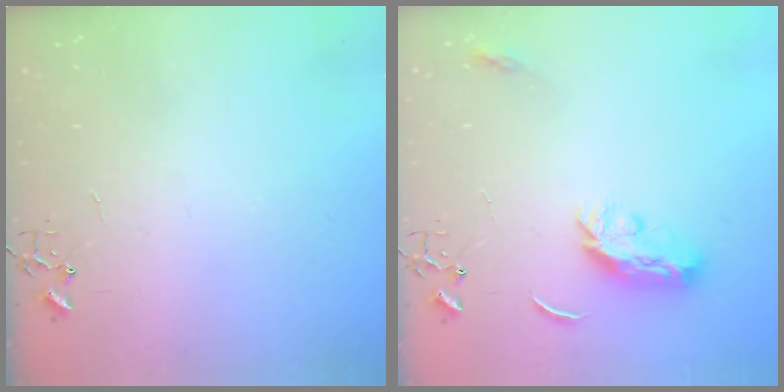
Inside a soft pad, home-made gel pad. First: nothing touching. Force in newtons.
{"total": 9.9, "press": 9.9, "slide": 0.3}